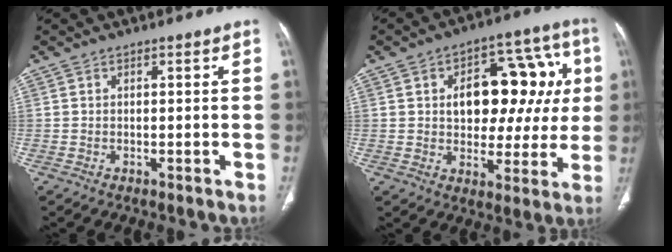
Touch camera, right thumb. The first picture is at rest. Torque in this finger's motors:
{"motor_torque": [1.63, 1.77, 1.20, -0.41, 0.18]}